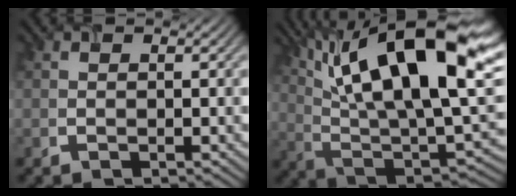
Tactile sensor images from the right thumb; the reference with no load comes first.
{"total": 20.9, "force": [10.0, 7.2, 16.9], "torque": [-0.296, 0.032, 0.175]}